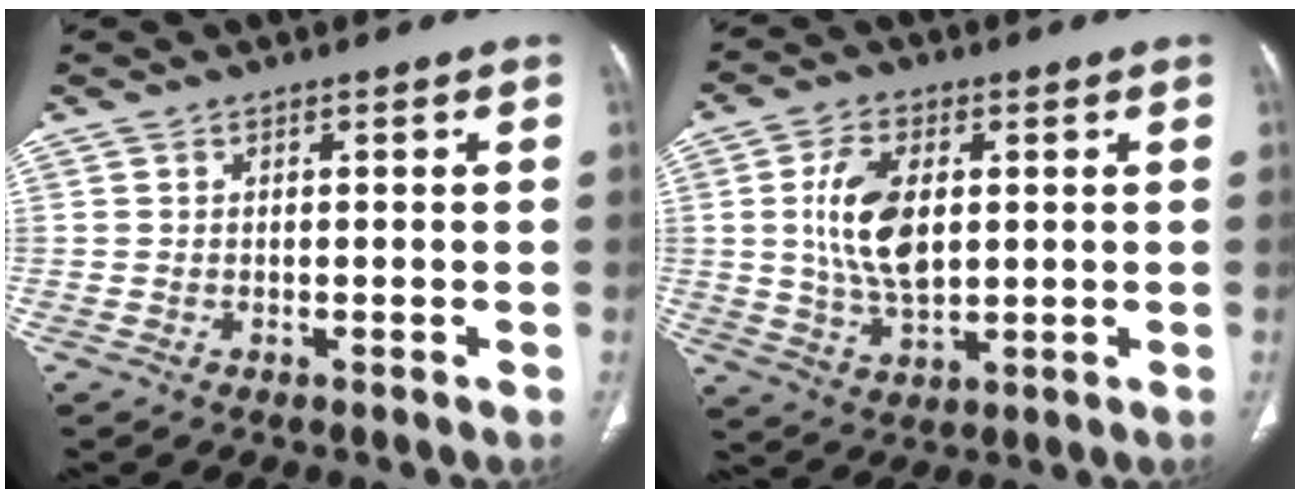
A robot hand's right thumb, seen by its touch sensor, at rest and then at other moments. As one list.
[{"total": 11.4, "force": [1.7, 6.4, 9.3], "torque": [-0.172, -0.008, 0.039]}]